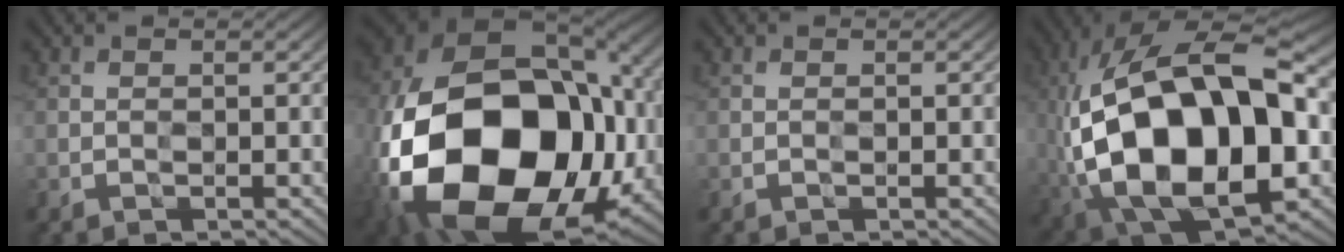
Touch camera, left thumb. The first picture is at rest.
{"total": 22.5, "force": [-4.5, 16.4, 14.6], "torque": [-0.372, -0.058, -0.041]}
{"total": 0.0}
{"total": 20.2, "force": [-1.5, 11.7, 16.5], "torque": [-0.357, -0.008, -0.012]}